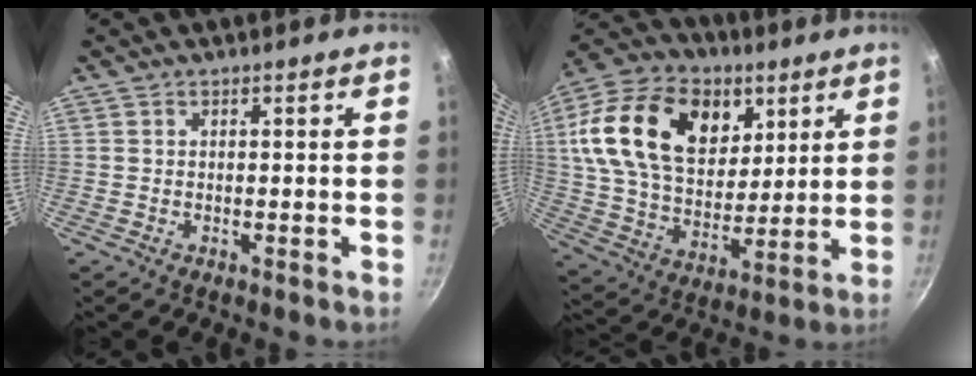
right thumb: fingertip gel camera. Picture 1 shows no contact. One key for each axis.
{"total": 24.7, "fx": 8.8, "fy": 16.7, "fz": 16.0, "tx": -0.268, "ty": -0.017, "tz": 0.150}